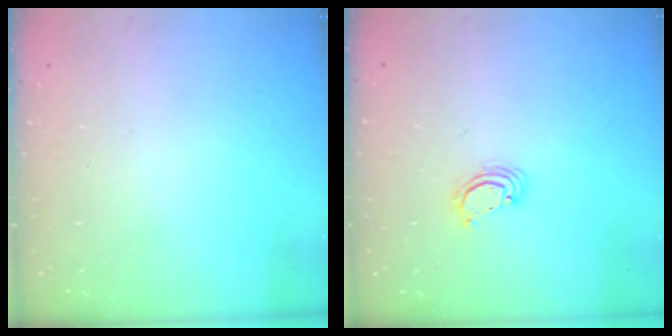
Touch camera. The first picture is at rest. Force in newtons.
{"total": 2.2, "press": 2.2, "slide": 0.2}